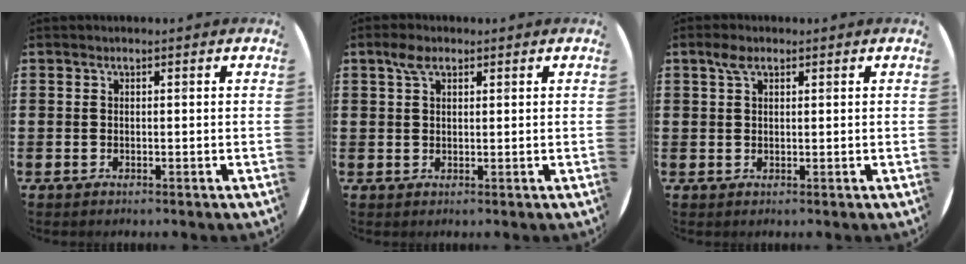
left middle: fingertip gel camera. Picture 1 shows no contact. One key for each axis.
{"total": 2.7, "fx": 1.7, "fy": 1.4, "fz": 1.5, "tx": -0.026, "ty": 0.004, "tz": 0.030}
{"total": 2.1, "fx": 1.3, "fy": 1.2, "fz": 1.2, "tx": -0.020, "ty": 0.002, "tz": 0.022}